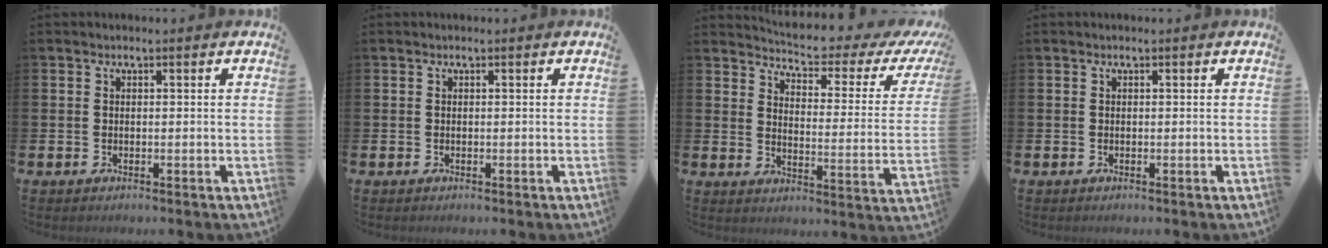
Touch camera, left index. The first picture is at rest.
{"total": 0.0}
{"total": 4.5, "force": [4.1, 0.7, 1.8], "torque": [-0.051, -0.039, 0.059]}
{"total": 0.0}